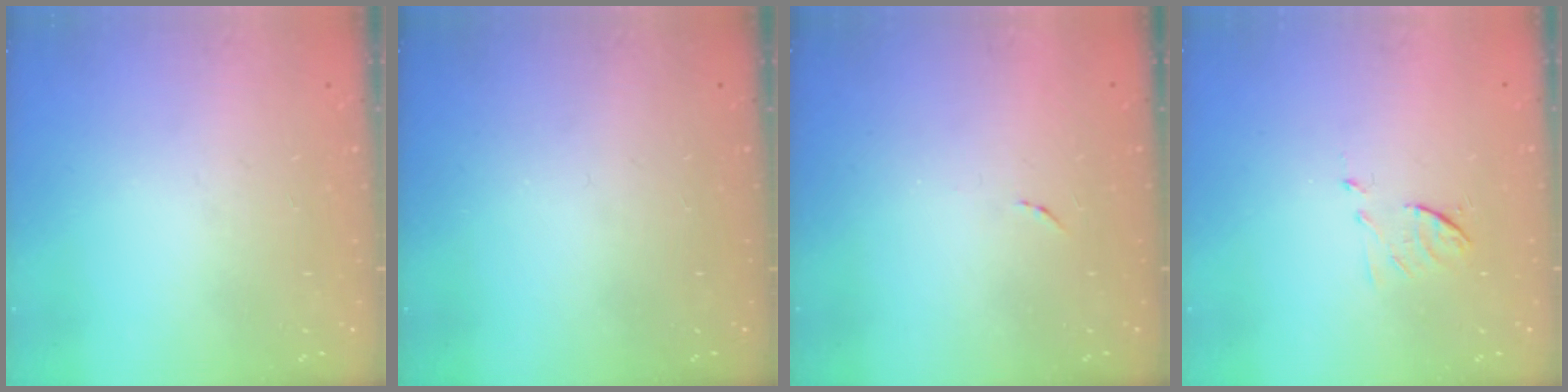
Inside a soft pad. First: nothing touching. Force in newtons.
{"total": 0.0}
{"total": 4.2, "press": 4.2, "slide": 0.3}
{"total": 6.0, "press": 5.9, "slide": 0.6}